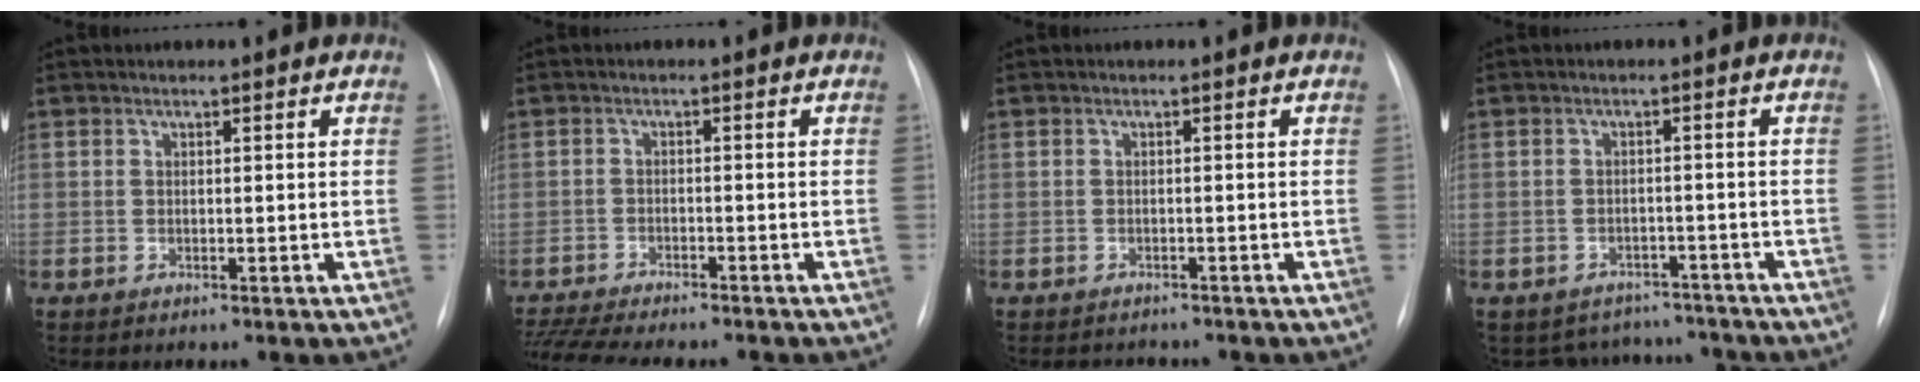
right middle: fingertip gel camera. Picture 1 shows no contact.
{"total": 12.8, "force": [-11.3, 1.9, 5.7], "torque": [-0.095, -0.006, -0.164]}
{"total": 2.4, "force": [-2.2, 1.0, 0.1], "torque": [-0.002, -0.001, -0.029]}
{"total": 7.8, "force": [-7.1, 3.3, -0.4], "torque": [0.010, 0.027, -0.083]}